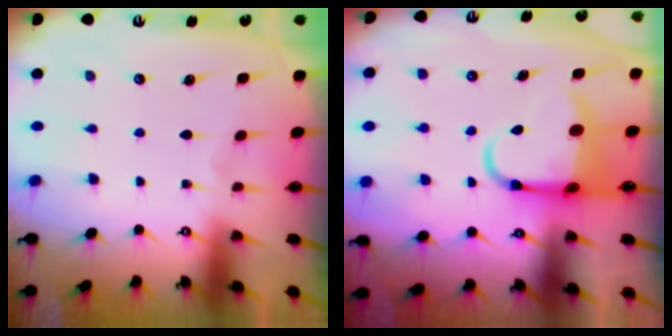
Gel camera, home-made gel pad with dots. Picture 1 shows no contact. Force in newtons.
{"total": 6.5, "press": 6.3, "slide": 1.4}